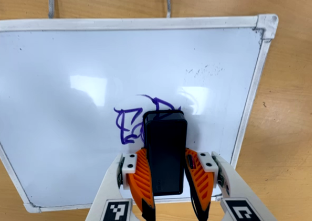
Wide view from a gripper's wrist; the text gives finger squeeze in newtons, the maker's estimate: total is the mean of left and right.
{"total": 13.5, "left": 14.3, "right": 12.6}